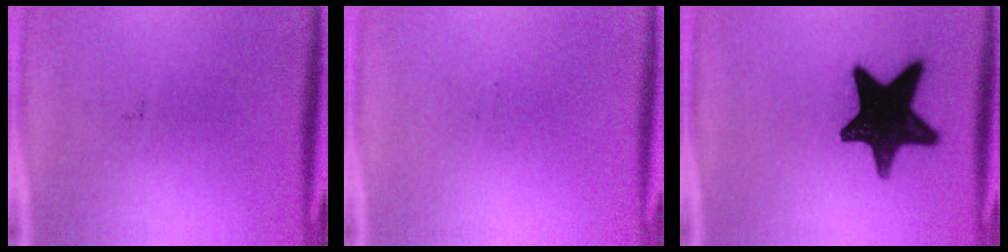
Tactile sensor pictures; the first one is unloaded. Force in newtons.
{"total": 0.0}
{"total": 18.0}